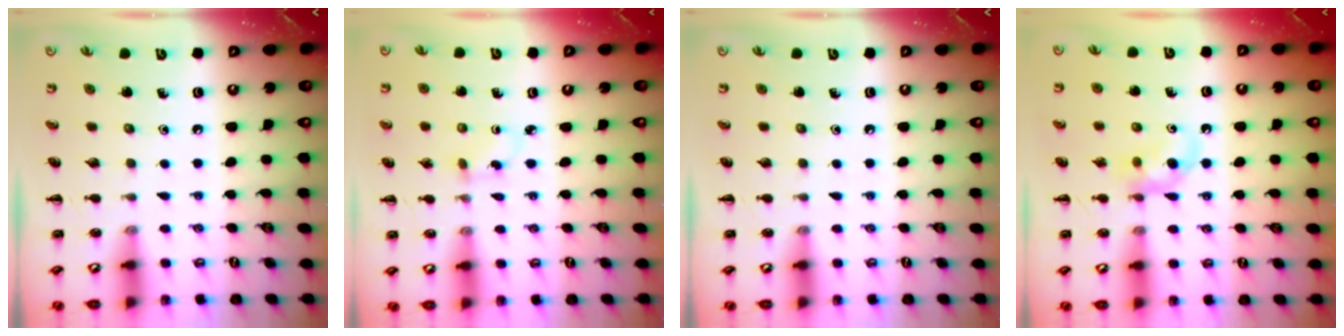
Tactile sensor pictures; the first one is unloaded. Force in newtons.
{"total": 1.9, "press": 1.6, "slide": 0.9}
{"total": 0.0}
{"total": 6.6, "press": 6.4, "slide": 1.6}